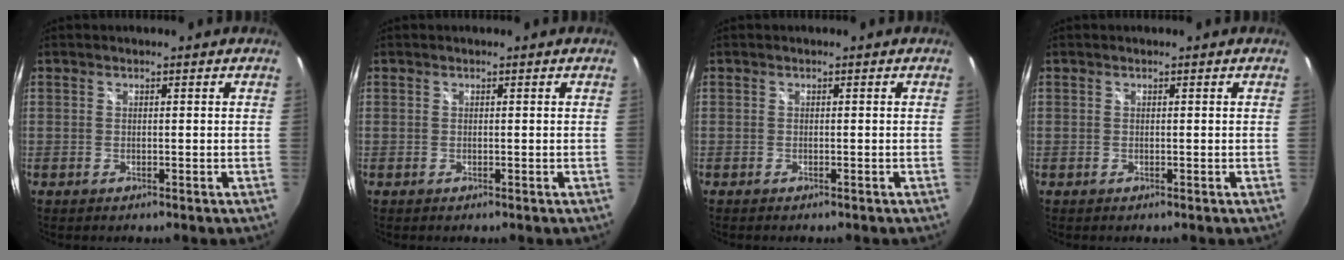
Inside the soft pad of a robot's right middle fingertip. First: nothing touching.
{"total": 0.0}
{"total": 0.7, "force": [-0.6, 0.1, 0.3], "torque": [-0.005, -0.002, -0.009]}
{"total": 0.0}